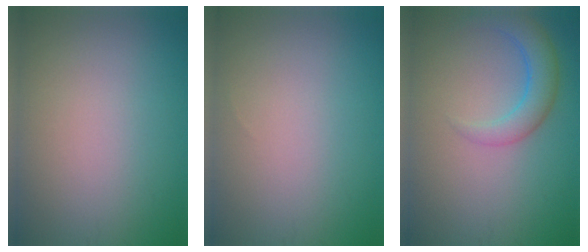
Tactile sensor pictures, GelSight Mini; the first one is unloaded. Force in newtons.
{"total": 0.0}
{"total": 3.3, "press": 3.3, "slide": 0.3}